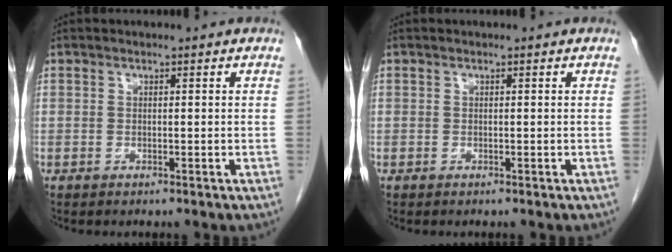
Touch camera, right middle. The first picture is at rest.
{"total": 0.0}